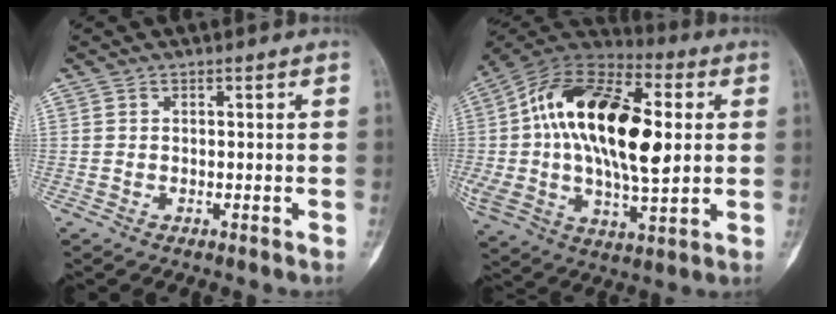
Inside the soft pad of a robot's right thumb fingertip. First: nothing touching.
{"total": 27.8, "force": [3.6, 14.2, 23.6], "torque": [-0.428, 0.010, 0.052]}